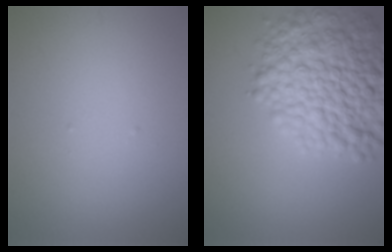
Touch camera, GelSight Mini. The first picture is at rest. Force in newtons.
{"total": 9.6, "press": 9.6, "slide": 0.3}